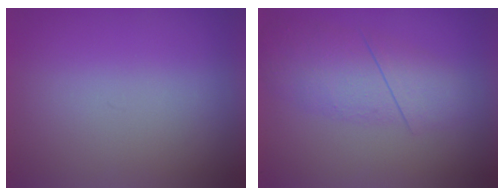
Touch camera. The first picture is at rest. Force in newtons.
{"total": 2.8}